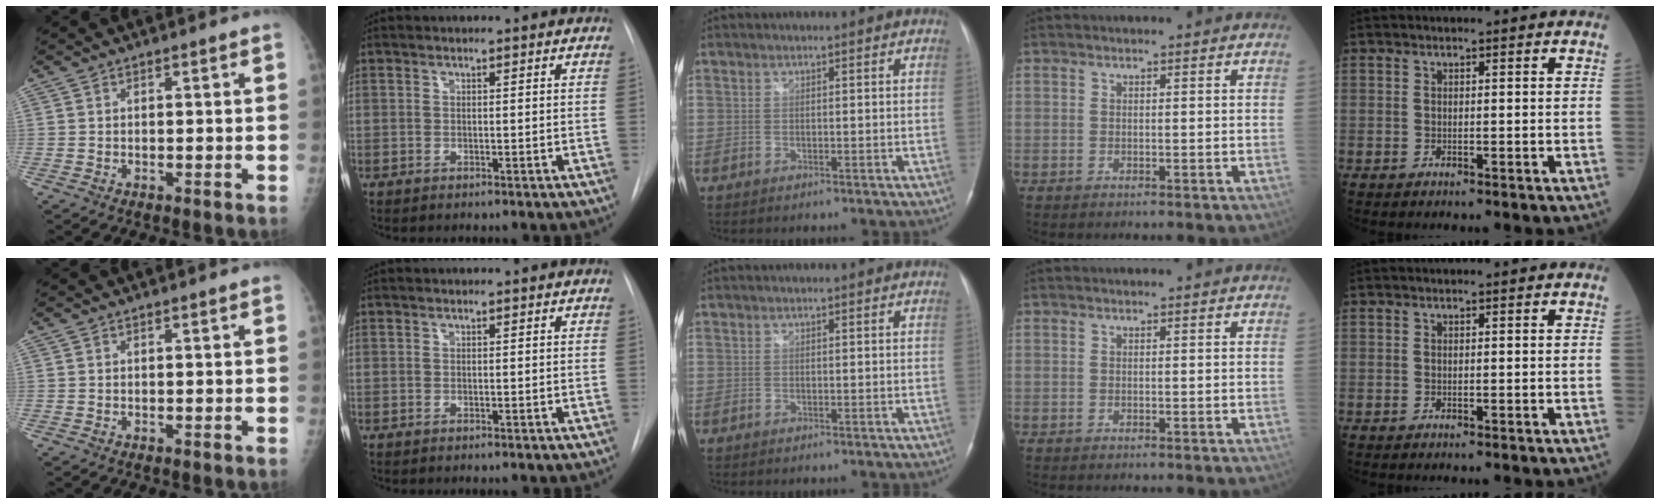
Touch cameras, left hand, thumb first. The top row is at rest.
{}